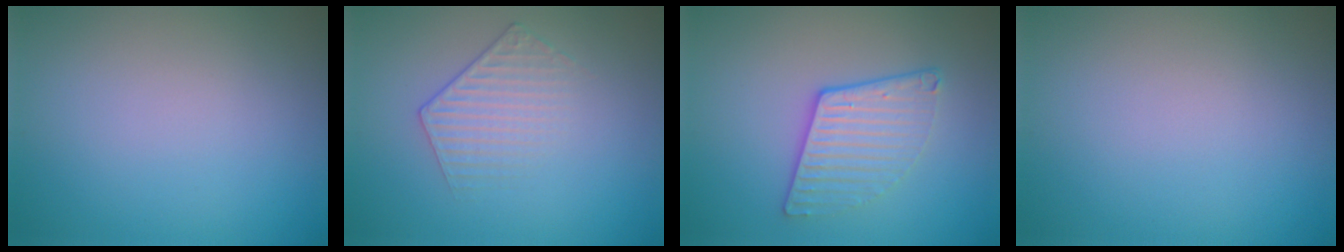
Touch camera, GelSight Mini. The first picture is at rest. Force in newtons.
{"total": 1.7, "press": 1.2, "slide": 1.3}
{"total": 3.2, "press": 2.8, "slide": 1.6}
{"total": 0.0}